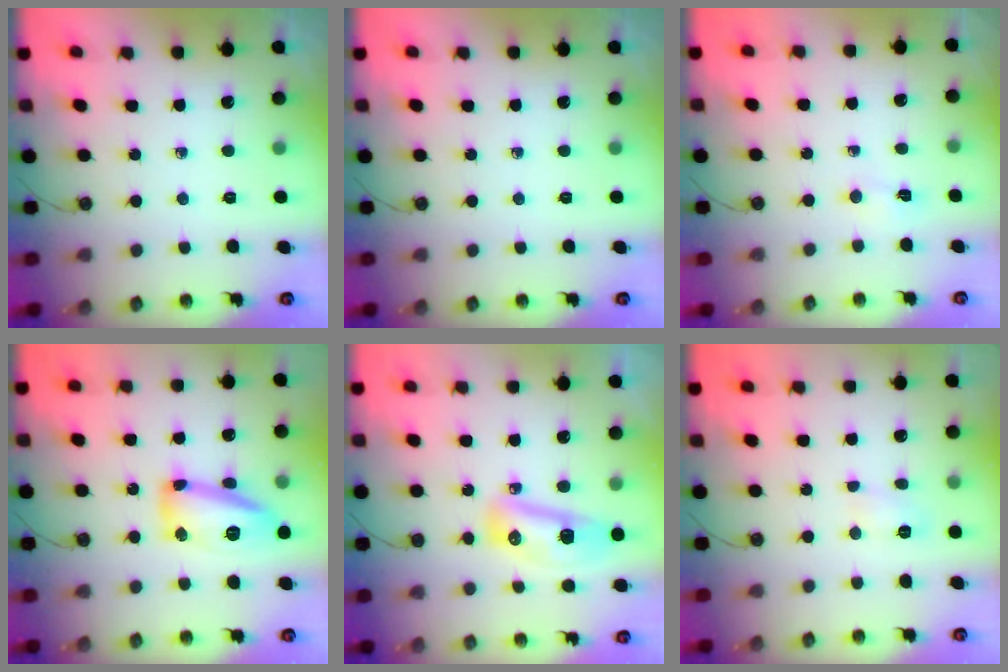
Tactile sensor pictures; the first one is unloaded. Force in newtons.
{"total": 0.0}
{"total": 2.5, "press": 2.5, "slide": 0.5}
{"total": 14.6, "press": 14.5, "slide": 0.7}
{"total": 12.8, "press": 12.4, "slide": 3.1}
{"total": 3.9, "press": 3.9, "slide": 0.4}